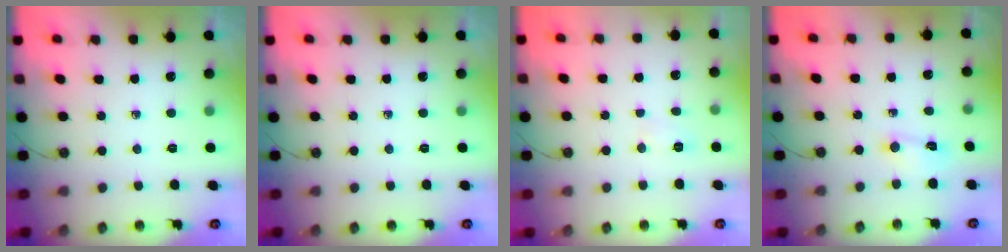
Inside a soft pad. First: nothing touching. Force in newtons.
{"total": 0.0}
{"total": 3.8, "press": 3.7, "slide": 0.9}
{"total": 3.5, "press": 3.4, "slide": 0.6}